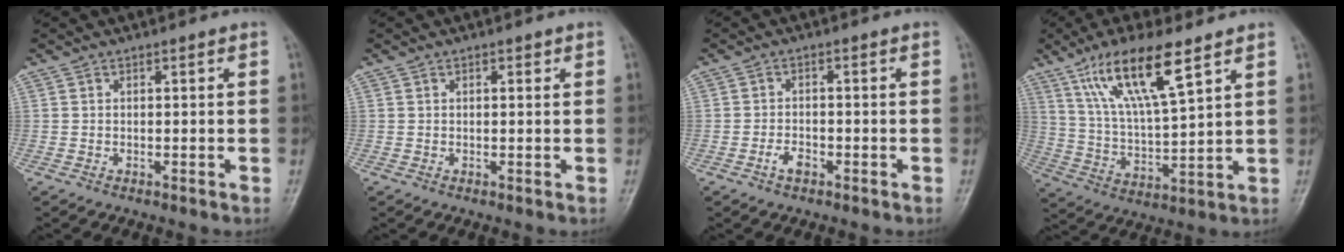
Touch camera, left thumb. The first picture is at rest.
{"total": 0.9, "force": [0.5, 0.4, 0.7], "torque": [-0.007, 0.000, 0.006]}
{"total": 2.6, "force": [-1.5, 1.4, 1.6], "torque": [-0.029, 0.011, -0.027]}
{"total": 14.6, "force": [8.4, 3.4, 11.4], "torque": [-0.208, -0.032, 0.166]}